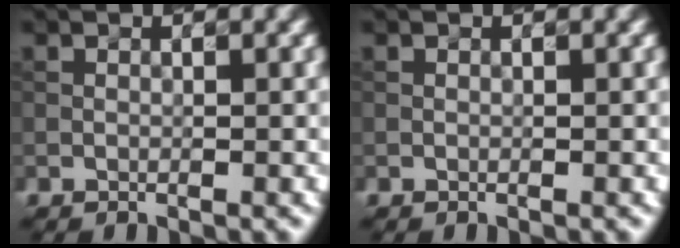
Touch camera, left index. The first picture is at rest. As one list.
[{"total": 0.0}]